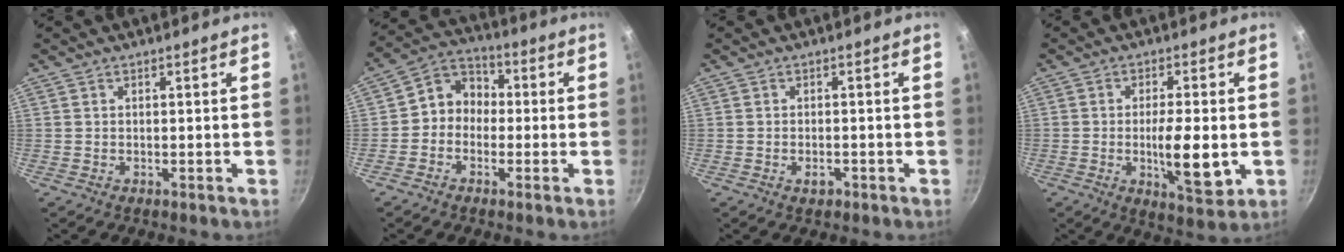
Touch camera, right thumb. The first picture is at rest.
{"total": 7.3, "force": [-0.8, 6.3, 3.6], "torque": [-0.026, 0.031, -0.038]}
{"total": 1.8, "force": [-0.5, 1.2, 1.3], "torque": [-0.019, -0.001, -0.007]}
{"total": 10.1, "force": [-1.5, 3.2, 9.4], "torque": [-0.147, -0.005, -0.019]}